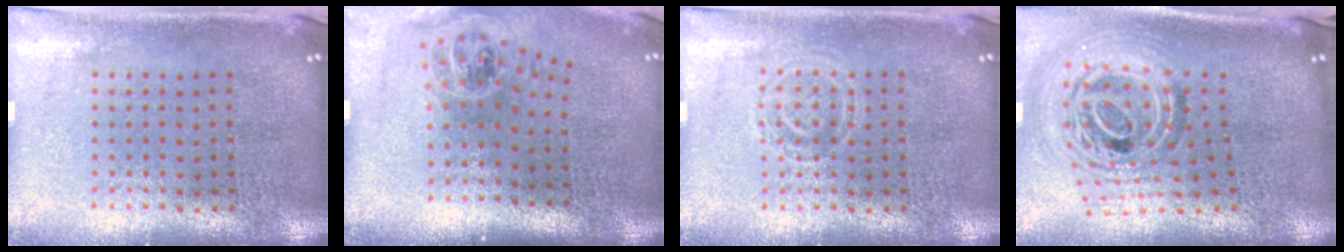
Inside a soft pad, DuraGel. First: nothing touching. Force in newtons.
{"total": 1.3, "press": 1.0, "slide": 0.8}
{"total": 1.2, "press": 1.2, "slide": 0.3}
{"total": 2.1, "press": 1.7, "slide": 1.3}